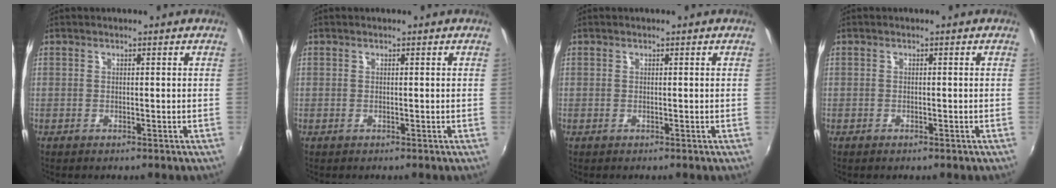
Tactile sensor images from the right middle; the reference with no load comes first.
{"total": 0.0}
{"total": 0.0}
{"total": 1.1, "force": [-0.8, 0.5, 0.5], "torque": [-0.010, -0.004, -0.014]}